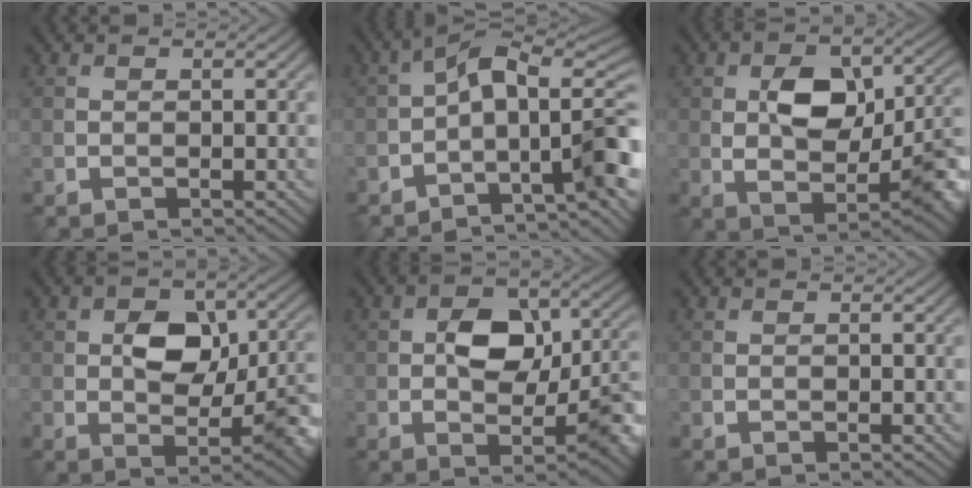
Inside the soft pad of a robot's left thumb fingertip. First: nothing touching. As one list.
[{"total": 11.2, "force": [-2.3, 5.2, 9.6], "torque": [-0.126, 0.009, -0.048]}, {"total": 11.8, "force": [0.2, 6.4, 9.9], "torque": [-0.154, 0.000, 0.003]}, {"total": 9.5, "force": [0.0, 5.3, 7.8], "torque": [-0.115, 0.004, -0.003]}, {"total": 10.3, "force": [-0.7, 5.7, 8.6], "torque": [-0.128, 0.009, -0.017]}, {"total": 0.0}]